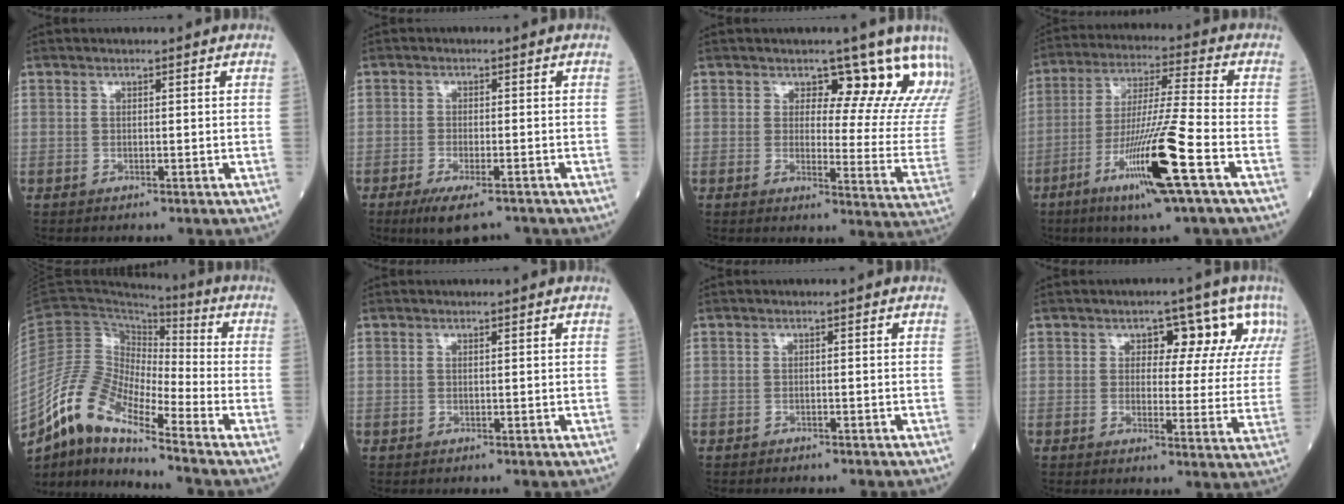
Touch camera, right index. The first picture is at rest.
{"total": 6.1, "force": [-4.6, 1.3, 3.8], "torque": [-0.062, -0.012, -0.074]}
{"total": 12.7, "force": [10.2, 4.1, 6.4], "torque": [-0.054, -0.042, 0.089]}
{"total": 14.6, "force": [-6.4, -0.9, 13.1], "torque": [-0.258, -0.020, -0.116]}
{"total": 10.6, "force": [-8.2, 2.2, 6.4], "torque": [-0.147, 0.019, -0.155]}
{"total": 0.0}
{"total": 1.4, "force": [-1.3, 0.6, 0.3], "torque": [-0.008, 0.000, -0.018]}
{"total": 8.5, "force": [4.1, 4.6, 5.9], "torque": [-0.053, 0.016, 0.042]}